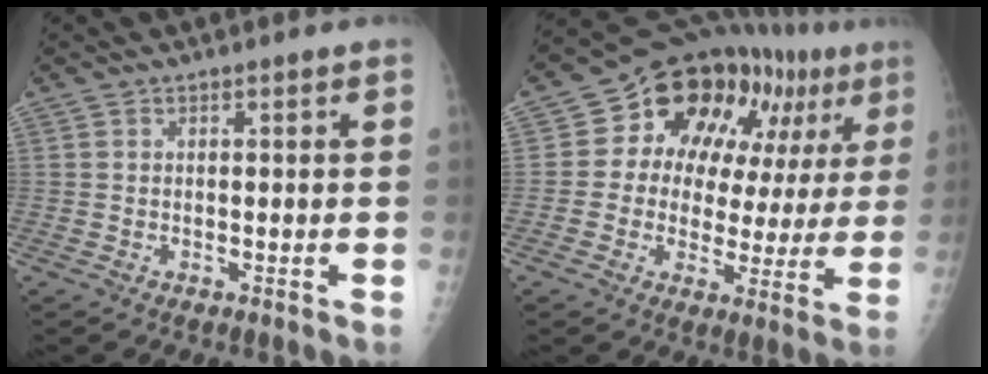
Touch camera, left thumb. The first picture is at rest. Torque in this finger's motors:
{"motor_torque": [-0.04, 0.99, 0.04, -0.07, 0.10]}